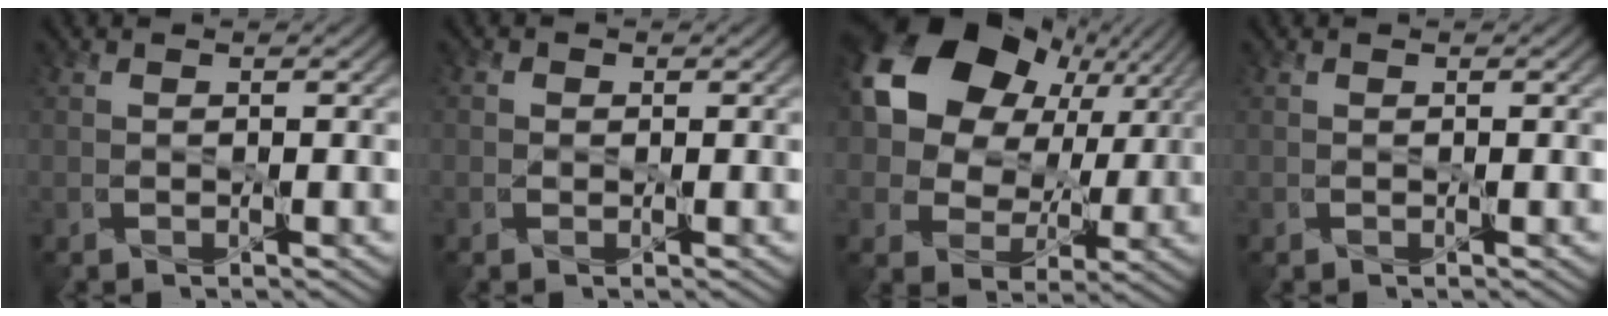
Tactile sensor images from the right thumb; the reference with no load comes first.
{"total": 0.7, "force": [-0.1, 0.7, 0.1], "torque": [0.002, -0.002, -0.001]}
{"total": 16.5, "force": [6.5, 12.0, 9.4], "torque": [-0.190, 0.035, 0.109]}
{"total": 0.0}